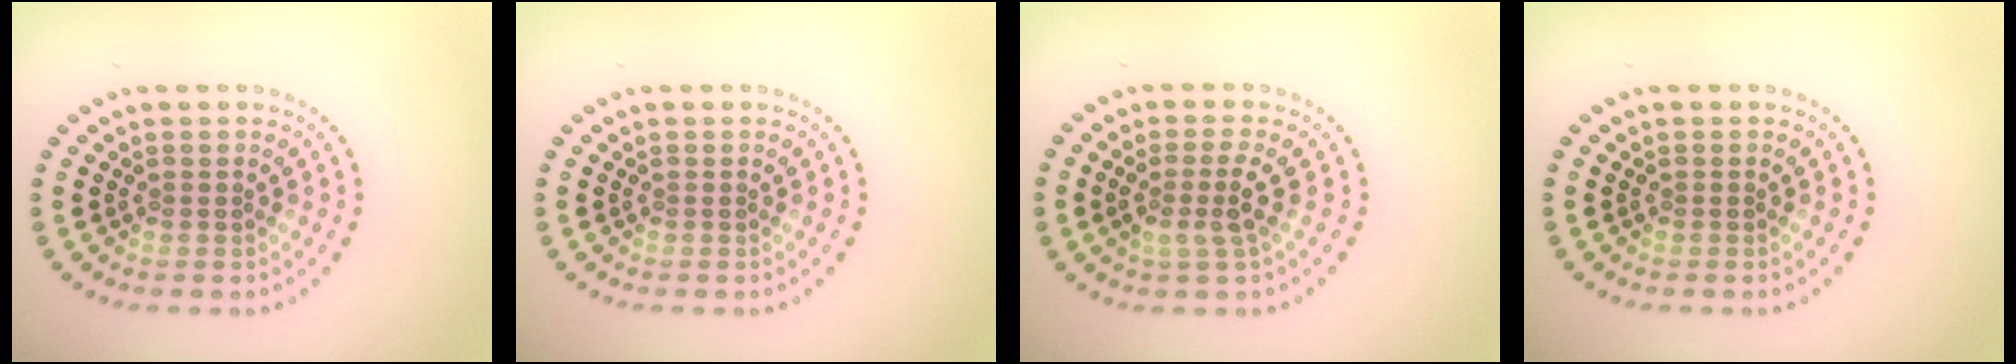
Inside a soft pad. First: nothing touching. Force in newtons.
{"total": 0.0}
{"total": 2.5, "press": 1.9, "slide": 1.6}
{"total": 0.0}